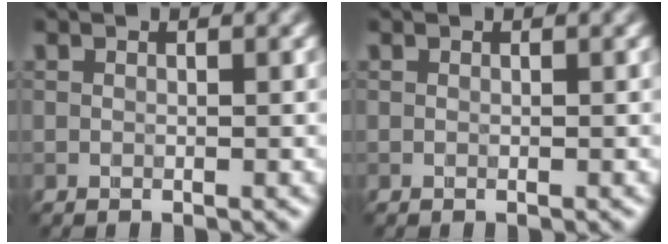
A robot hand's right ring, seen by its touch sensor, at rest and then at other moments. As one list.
[{"total": 0.0}]